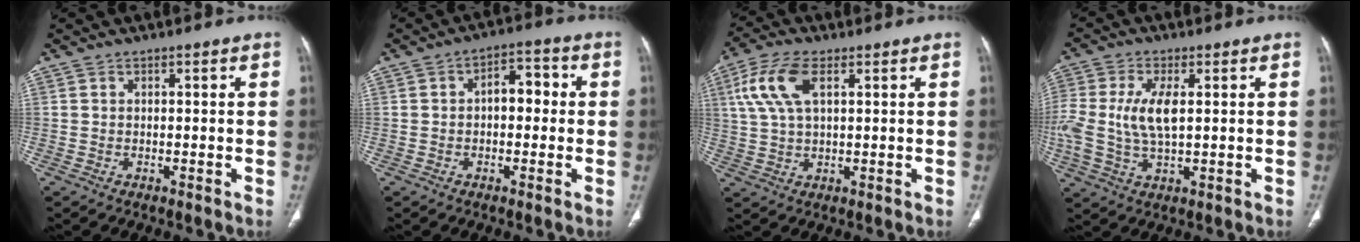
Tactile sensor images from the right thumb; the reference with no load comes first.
{"total": 5.9, "force": [0.0, 3.7, 4.6], "torque": [-0.047, 0.022, -0.008]}
{"total": 9.3, "force": [3.3, 4.3, 7.5], "torque": [-0.171, 0.009, 0.067]}
{"total": 11.3, "force": [1.0, 5.5, 9.8], "torque": [-0.232, -0.001, 0.024]}